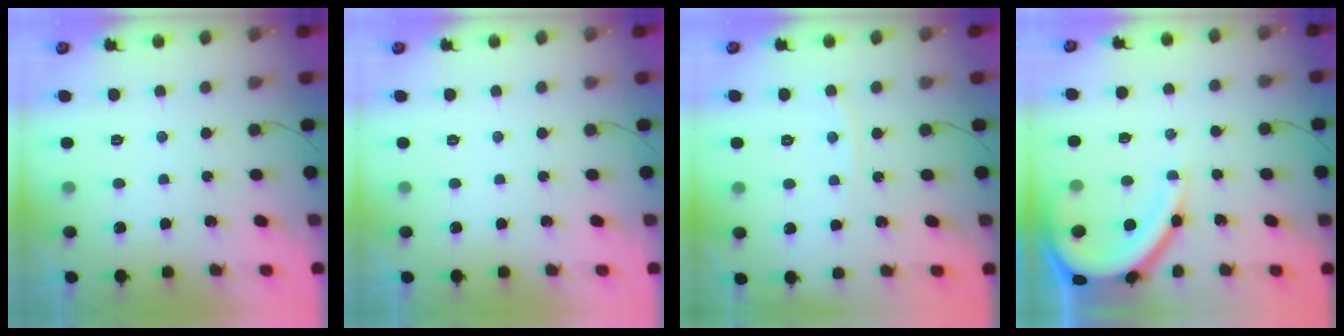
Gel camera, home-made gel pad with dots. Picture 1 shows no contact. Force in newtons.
{"total": 0.0}
{"total": 3.4, "press": 3.3, "slide": 0.4}
{"total": 12.4, "press": 12.3, "slide": 1.1}